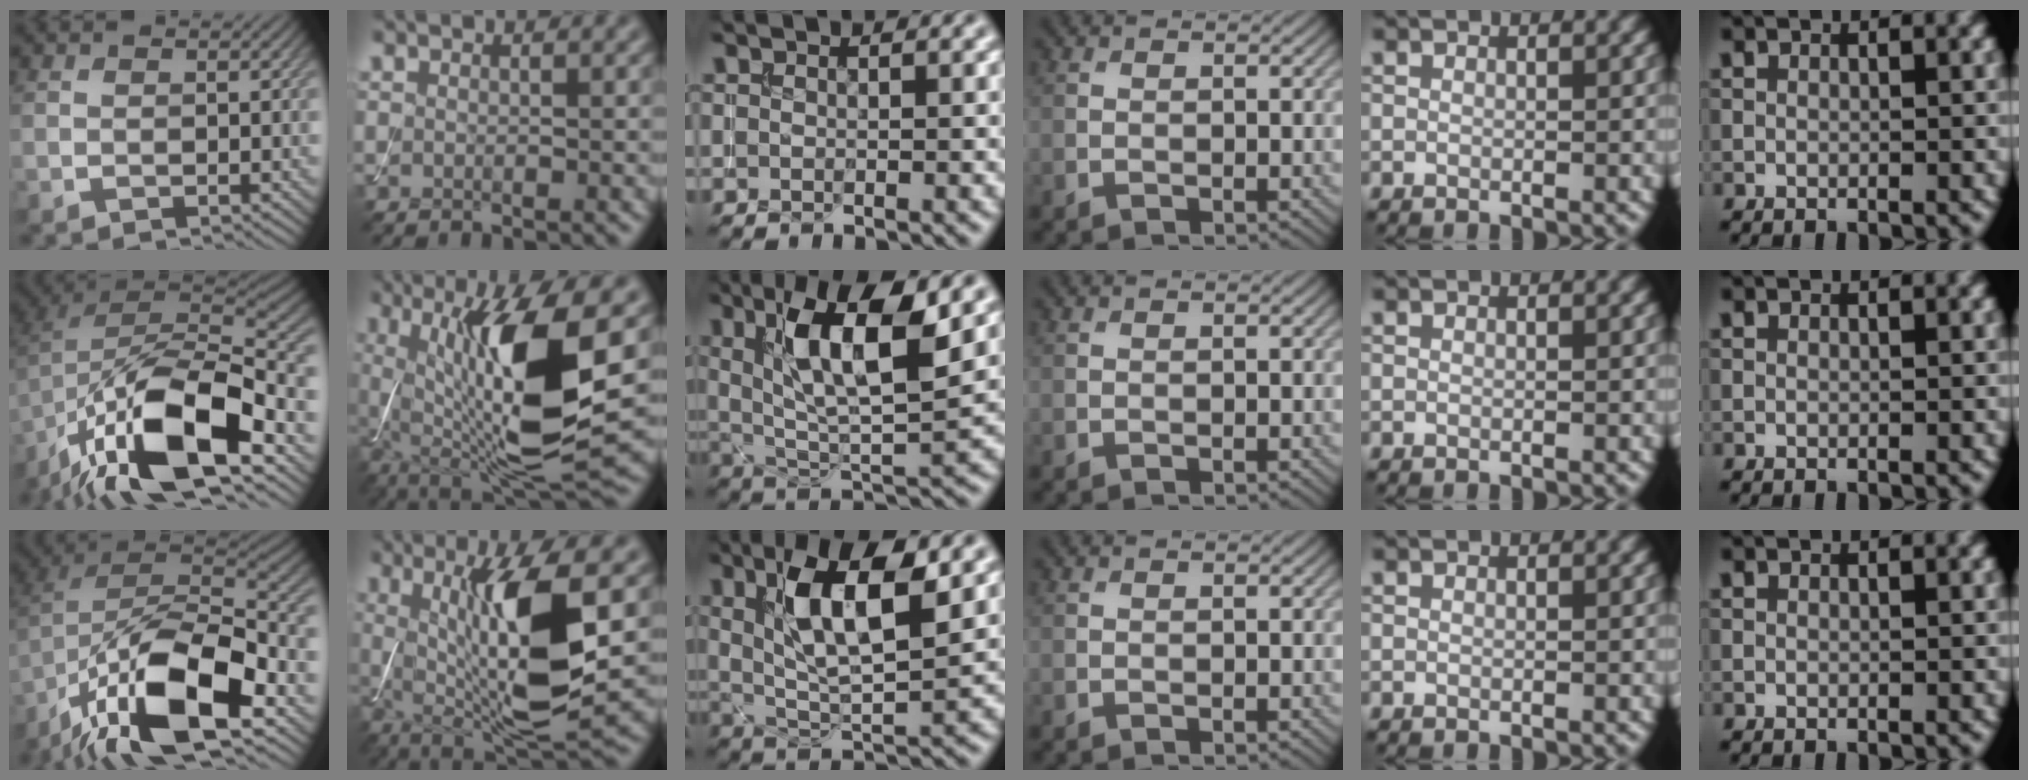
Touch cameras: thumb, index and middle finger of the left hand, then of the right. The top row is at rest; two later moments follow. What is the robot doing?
{"motion": "assemble", "object": "toy tower of hanoi"}